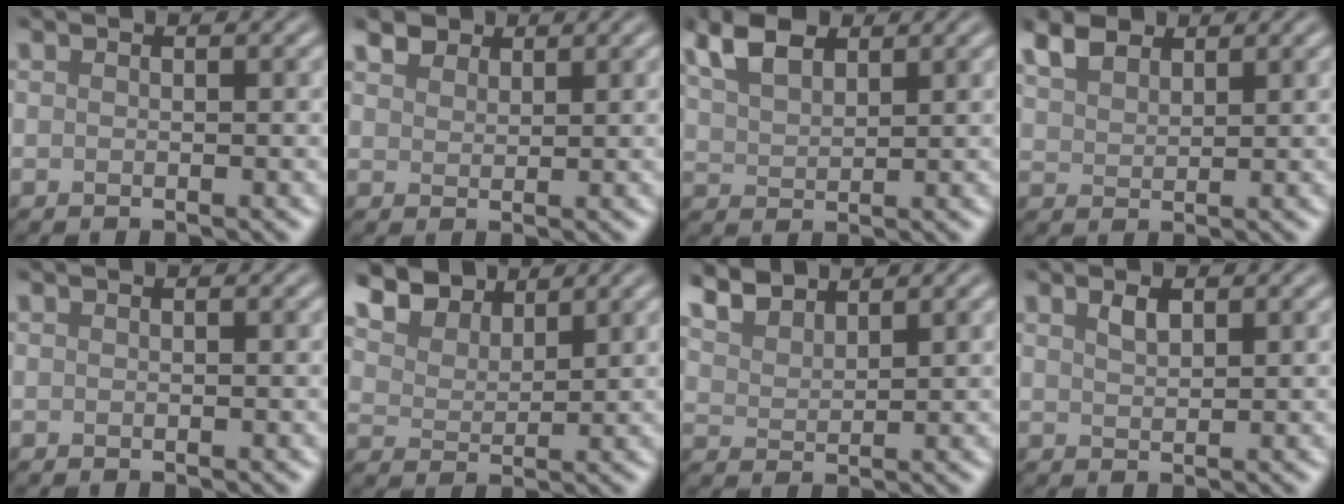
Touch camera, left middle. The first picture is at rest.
{"total": 2.8, "force": [2.3, 1.4, 0.9], "torque": [-0.025, -0.004, 0.048]}
{"total": 4.9, "force": [3.2, 2.4, 2.8], "torque": [-0.070, 0.011, 0.062]}
{"total": 4.1, "force": [2.9, 2.0, 1.9], "torque": [-0.050, 0.011, 0.059]}
{"total": 0.0}
{"total": 6.4, "force": [5.1, 2.9, 2.5], "torque": [-0.075, 0.001, 0.094]}
{"total": 4.7, "force": [4.0, 1.8, 1.8], "torque": [-0.056, 0.003, 0.076]}
{"total": 1.4, "force": [0.9, 0.5, 0.9], "torque": [-0.023, -0.001, 0.019]}